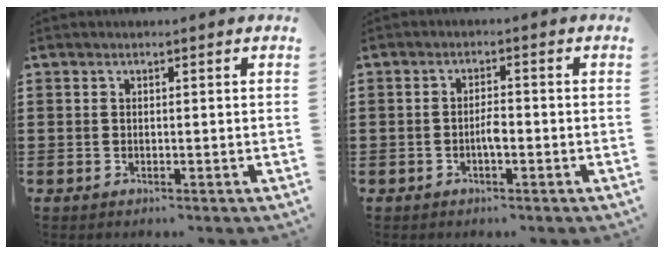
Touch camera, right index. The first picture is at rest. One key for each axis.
{"total": 2.5, "fx": -0.8, "fy": 0.8, "fz": 2.2, "tx": -0.042, "ty": 0.004, "tz": -0.016}